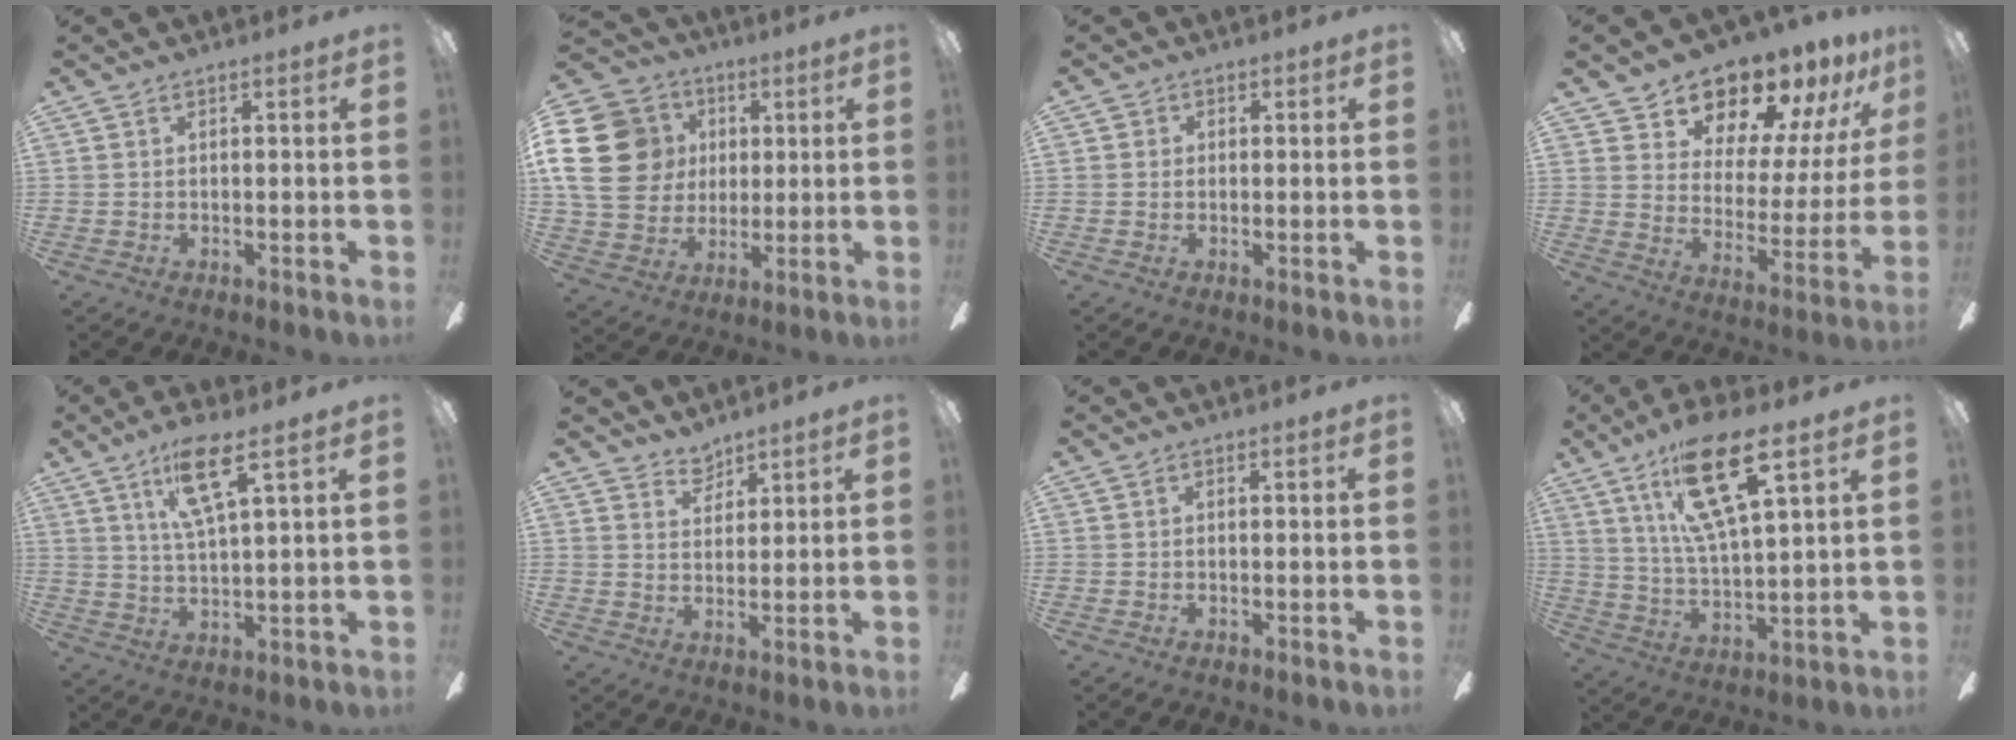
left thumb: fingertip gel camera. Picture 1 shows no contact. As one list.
[{"total": 21.5, "force": [4.0, 17.8, 11.3], "torque": [-0.224, 0.006, 0.077]}, {"total": 1.3, "force": [0.2, 1.3, 0.1], "torque": [0.005, 0.002, -0.001]}, {"total": 15.2, "force": [13.5, 6.1, 3.4], "torque": [-0.060, -0.120, 0.237]}, {"total": 10.6, "force": [6.3, 2.2, 8.2], "torque": [-0.158, -0.008, 0.106]}, {"total": 4.3, "force": [4.0, 1.6, -0.1], "torque": [0.006, -0.027, 0.074]}, {"total": 0.0}, {"total": 19.1, "force": [11.0, 5.7, 14.5], "torque": [-0.261, -0.040, 0.176]}]